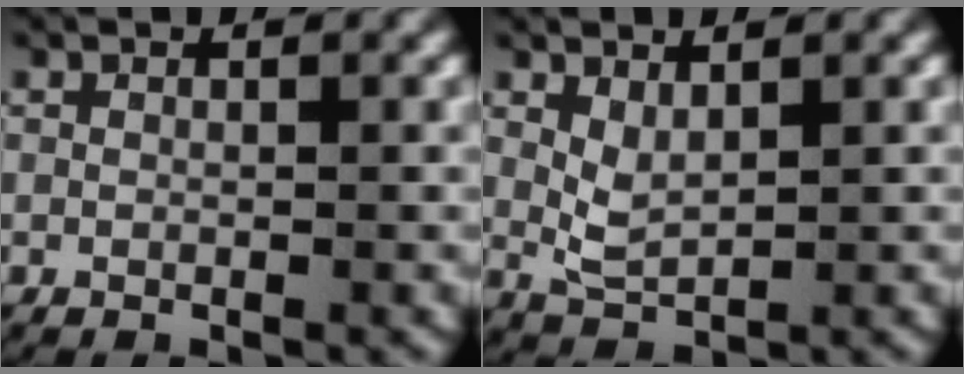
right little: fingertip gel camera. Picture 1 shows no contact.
{"total": 2.0, "force": [1.0, 0.7, 1.6], "torque": [-0.034, -0.012, 0.028]}